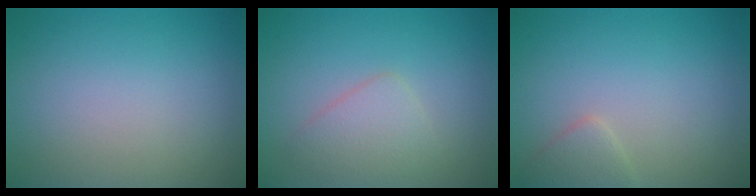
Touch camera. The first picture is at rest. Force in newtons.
{"total": 2.5, "press": 2.5, "slide": 0.2}
{"total": 1.6, "press": 1.6, "slide": 0.1}